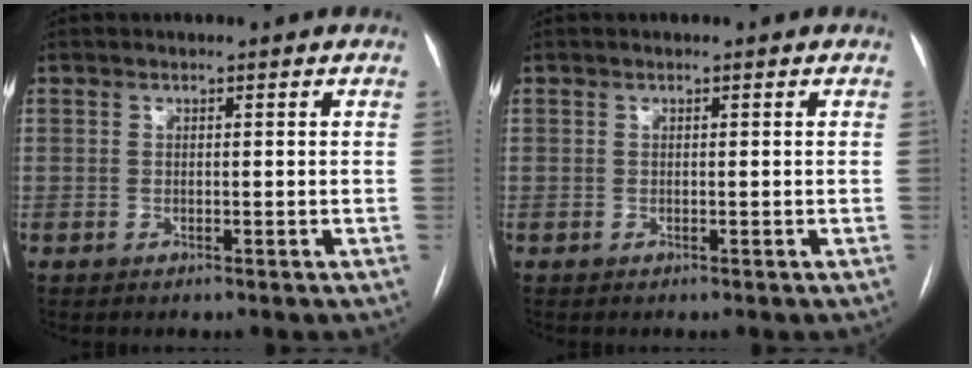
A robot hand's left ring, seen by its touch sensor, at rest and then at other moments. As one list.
[{"total": 0.0}]